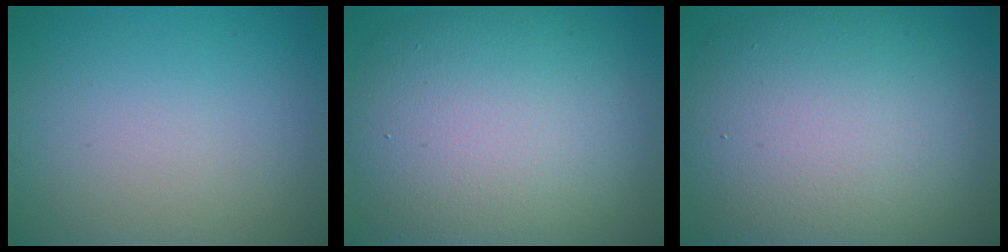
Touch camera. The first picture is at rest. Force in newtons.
{"total": 12.6, "press": 12.6, "slide": 0.6}
{"total": 12.9, "press": 12.9, "slide": 0.6}